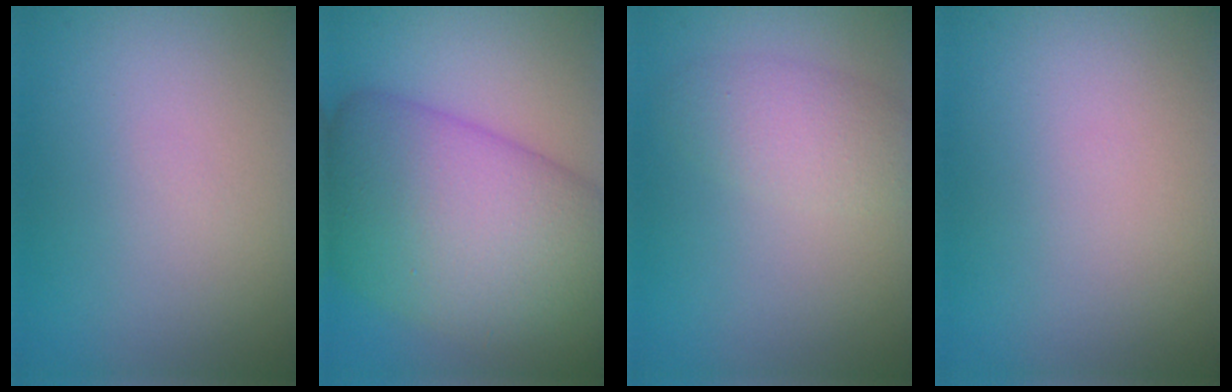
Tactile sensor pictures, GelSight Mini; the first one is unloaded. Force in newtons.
{"total": 14.6, "press": 14.6, "slide": 0.6}
{"total": 2.8, "press": 2.8, "slide": 0.1}
{"total": 0.0}